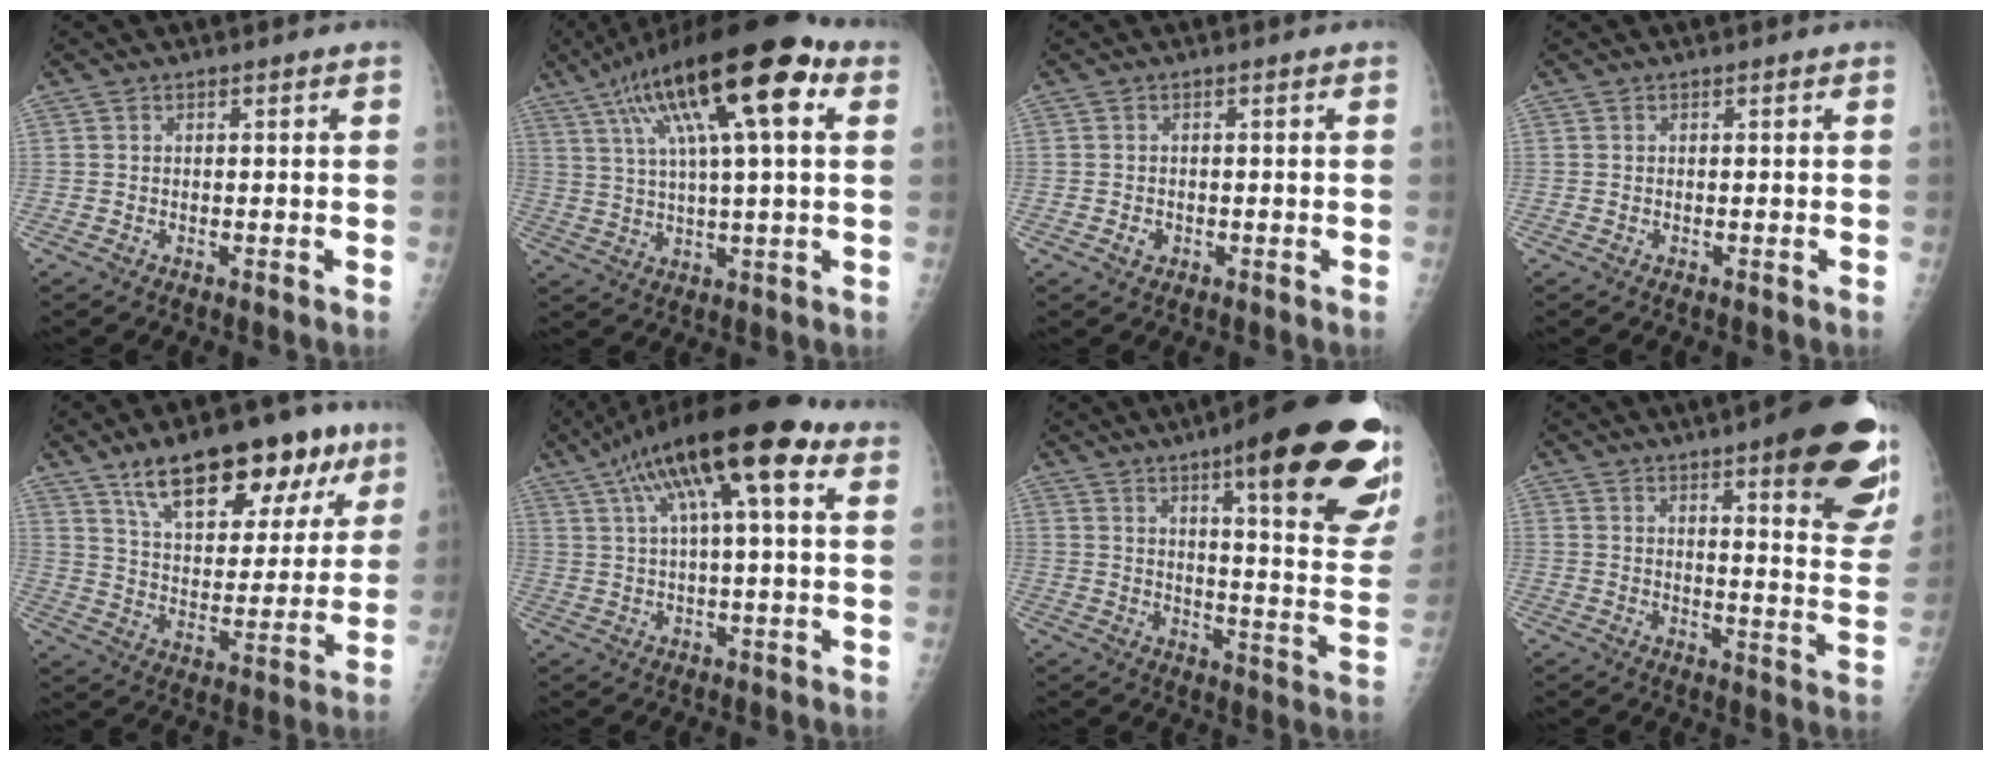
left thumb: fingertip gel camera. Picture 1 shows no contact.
{"total": 21.9, "force": [8.9, 5.7, 19.2], "torque": [-0.321, 0.016, 0.141]}
{"total": 1.4, "force": [-0.5, 1.1, 0.6], "torque": [-0.007, 0.005, -0.007]}
{"total": 0.0}
{"total": 21.9, "force": [13.1, 9.7, 14.6], "torque": [-0.173, -0.032, 0.208]}
{"total": 17.9, "force": [7.6, 4.9, 15.5], "torque": [-0.262, 0.024, 0.122]}
{"total": 28.4, "force": [16.0, 6.0, 22.7], "torque": [-0.236, -0.054, 0.215]}
{"total": 20.9, "force": [12.0, 4.7, 16.4], "torque": [-0.179, -0.056, 0.147]}